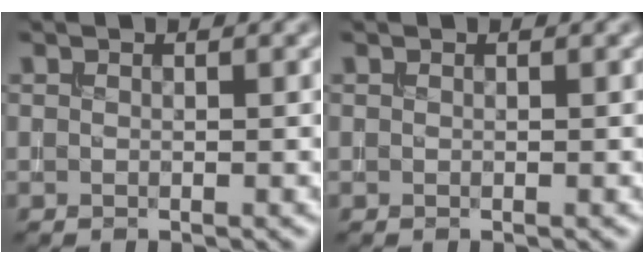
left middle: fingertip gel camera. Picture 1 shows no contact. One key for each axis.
{"total": 0.0}